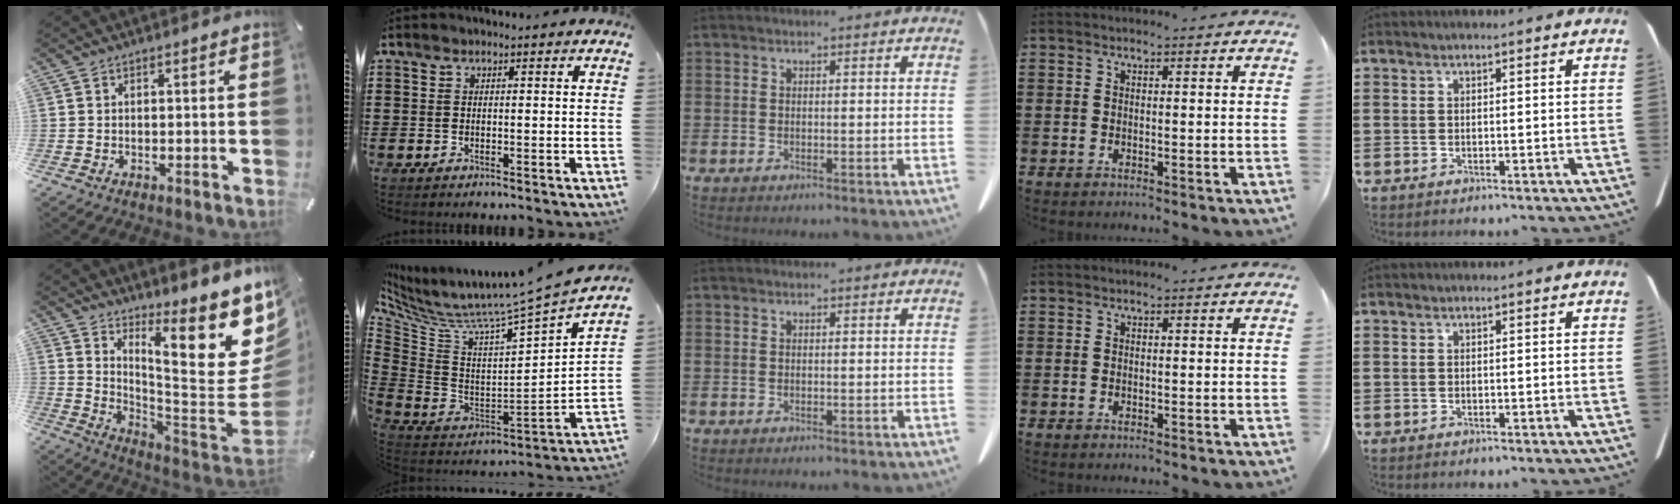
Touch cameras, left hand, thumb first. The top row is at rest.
{"thumb": {"total": 20.8, "force": [10.7, 7.4, 16.2], "torque": [-0.203, -0.110, 0.175]}, "index": {"total": 5.7, "force": [4.7, -0.6, 3.2], "torque": [-0.084, -0.059, 0.065]}}